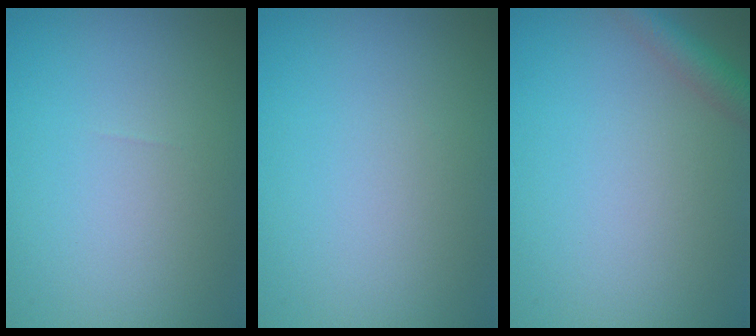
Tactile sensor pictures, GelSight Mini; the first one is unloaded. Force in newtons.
{"total": 0.0}
{"total": 2.4, "press": 2.4, "slide": 0.1}